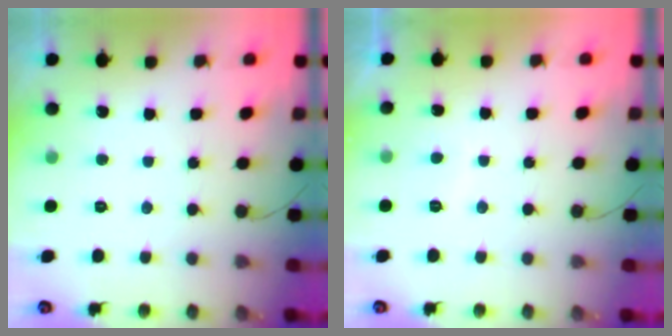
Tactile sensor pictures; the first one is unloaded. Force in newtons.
{"total": 0.9, "press": 0.7, "slide": 0.6}